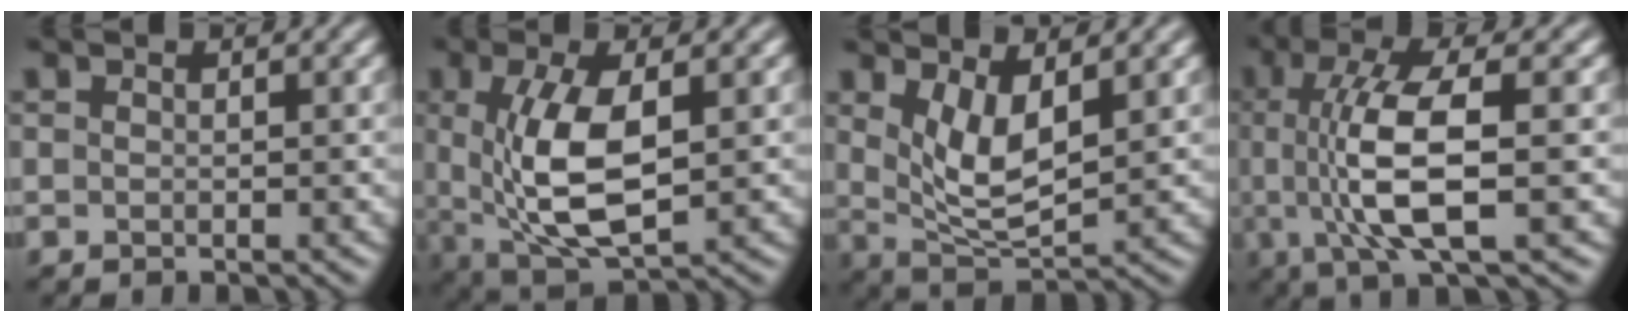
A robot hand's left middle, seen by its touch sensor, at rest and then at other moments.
{"total": 8.1, "force": [0.5, 3.5, 7.2], "torque": [-0.152, -0.008, 0.013]}
{"total": 4.7, "force": [1.6, 1.7, 4.1], "torque": [-0.085, -0.013, 0.036]}
{"total": 7.8, "force": [-0.1, 2.2, 7.5], "torque": [-0.149, -0.002, 0.003]}